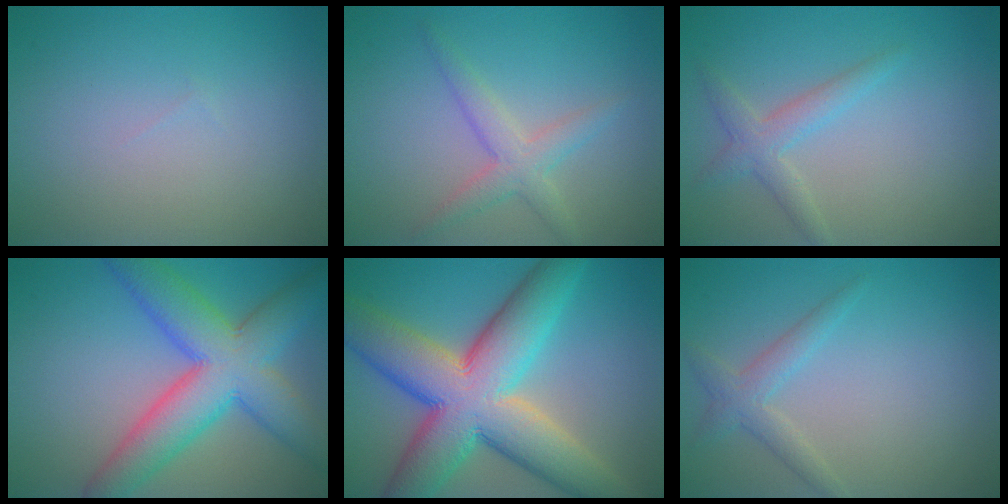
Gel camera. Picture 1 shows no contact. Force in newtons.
{"total": 2.8, "press": 2.8, "slide": 0.1}
{"total": 2.4, "press": 2.4, "slide": 0.2}
{"total": 9.5, "press": 9.5, "slide": 0.4}
{"total": 13.5, "press": 13.5, "slide": 0.5}
{"total": 2.2, "press": 2.1, "slide": 0.1}